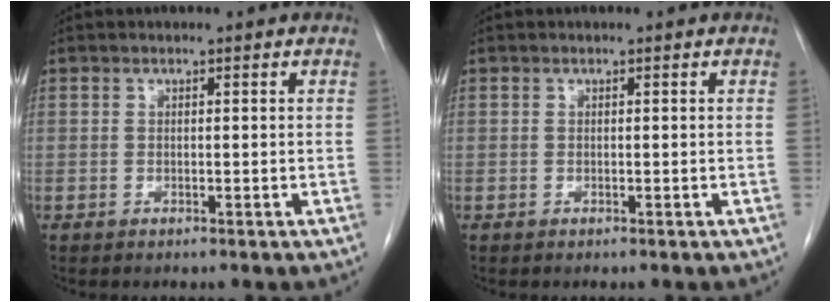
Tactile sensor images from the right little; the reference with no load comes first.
{"total": 0.0}